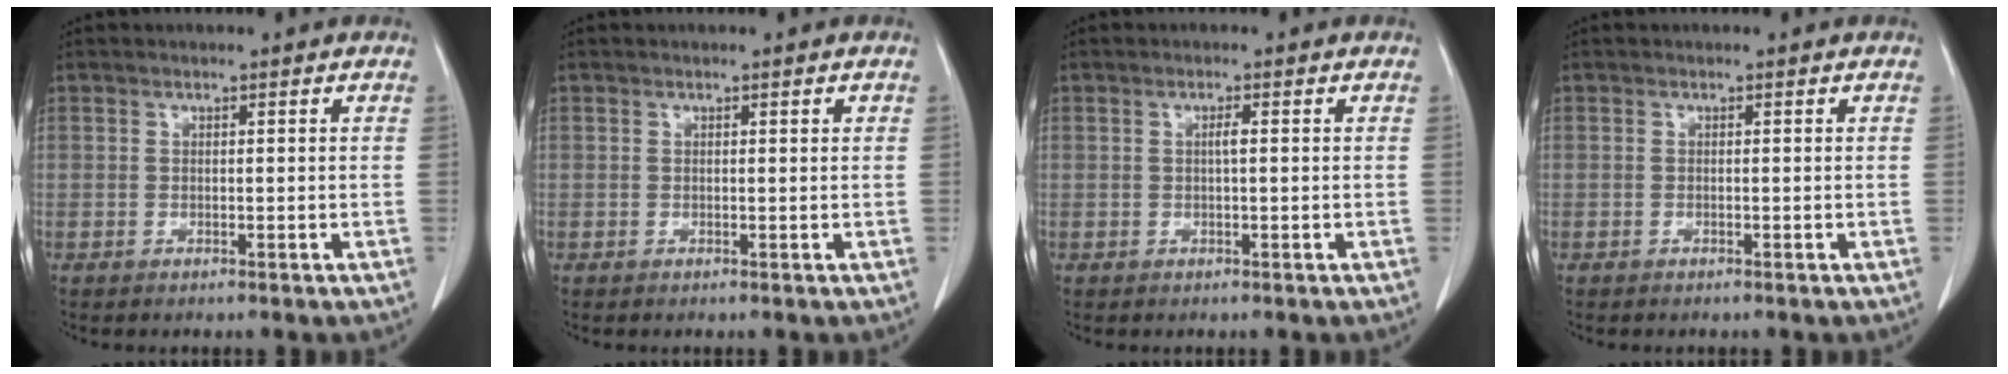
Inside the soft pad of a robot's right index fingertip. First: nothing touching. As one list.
[{"total": 0.6, "force": [0.3, 0.2, 0.4], "torque": [-0.006, -0.001, 0.005]}, {"total": 1.2, "force": [0.2, 0.1, 1.1], "torque": [-0.021, 0.002, 0.004]}, {"total": 0.0}]